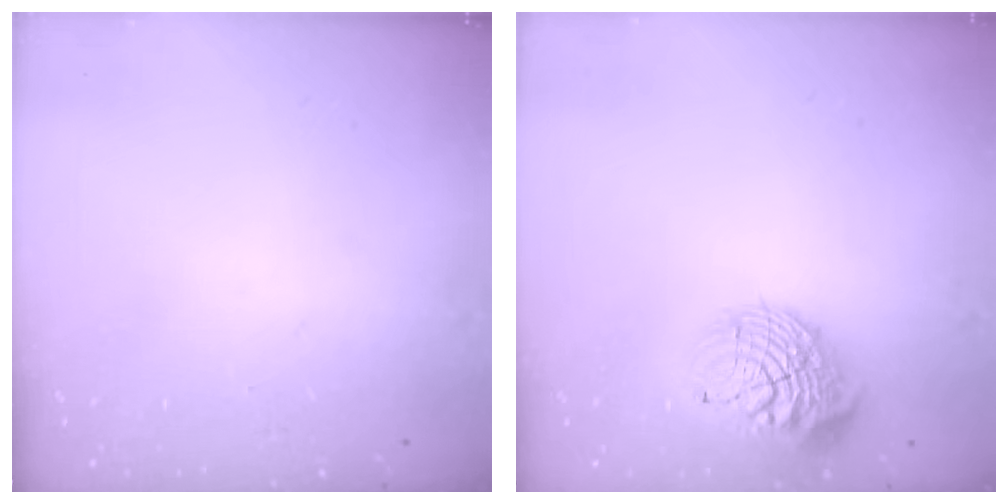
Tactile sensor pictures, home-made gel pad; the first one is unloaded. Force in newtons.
{"total": 13.1, "press": 12.9, "slide": 1.8}